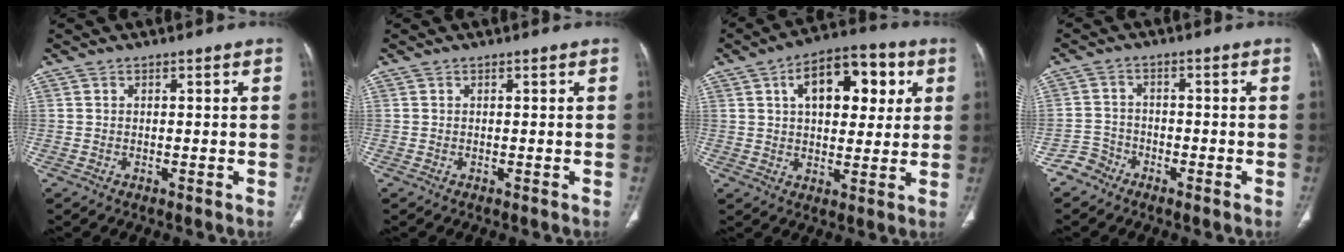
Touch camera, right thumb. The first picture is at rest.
{"total": 0.0}
{"total": 15.2, "force": [5.0, 8.4, 11.7], "torque": [-0.133, 0.007, 0.073]}
{"total": 3.3, "force": [-2.6, 2.1, -0.3], "torque": [0.018, 0.014, -0.058]}